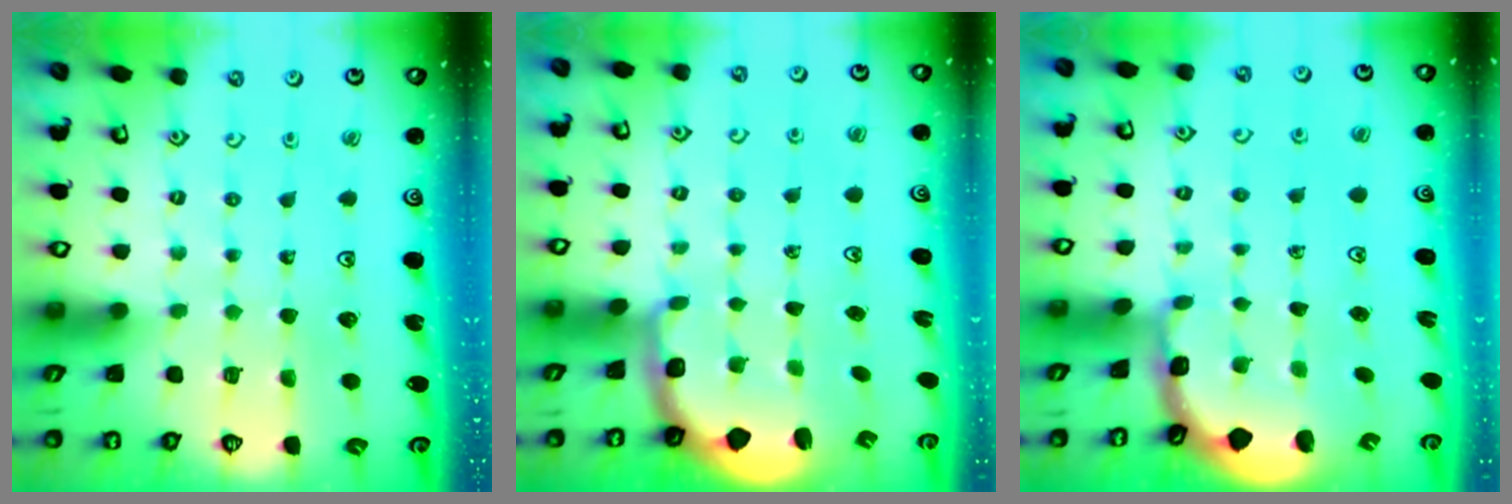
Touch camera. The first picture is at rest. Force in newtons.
{"total": 2.1, "press": 1.4, "slide": 1.6}
{"total": 1.2, "press": 1.1, "slide": 0.5}